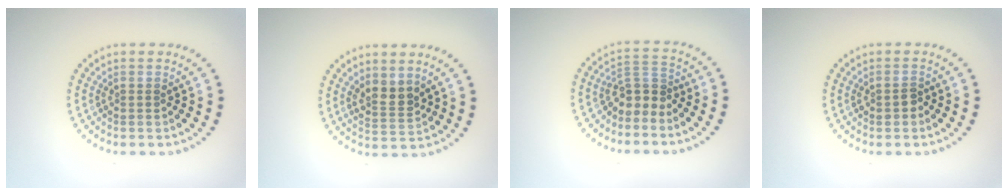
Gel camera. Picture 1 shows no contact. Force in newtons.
{"total": 2.5, "press": 2.2, "slide": 1.1}
{"total": 2.8, "press": 2.1, "slide": 1.9}
{"total": 1.2, "press": 1.2, "slide": 0.2}